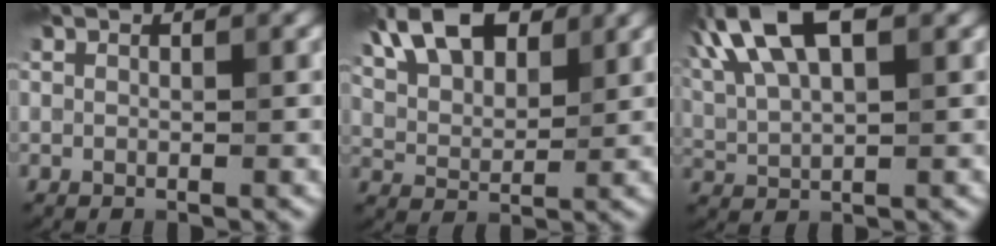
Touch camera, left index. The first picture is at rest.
{"total": 7.6, "force": [4.5, 3.8, 4.8], "torque": [-0.098, 0.025, 0.068]}
{"total": 10.7, "force": [4.9, 4.7, 8.3], "torque": [-0.177, 0.040, 0.073]}